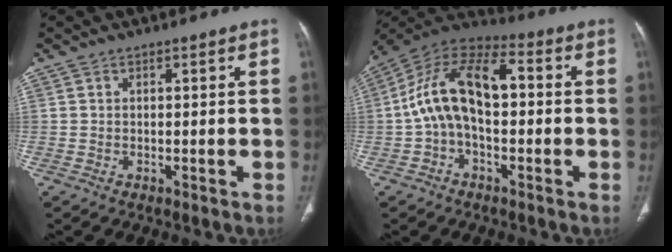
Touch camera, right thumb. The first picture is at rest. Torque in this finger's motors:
{"motor_torque": [2.24, 2.24, 0.38, -0.29, 0.40]}